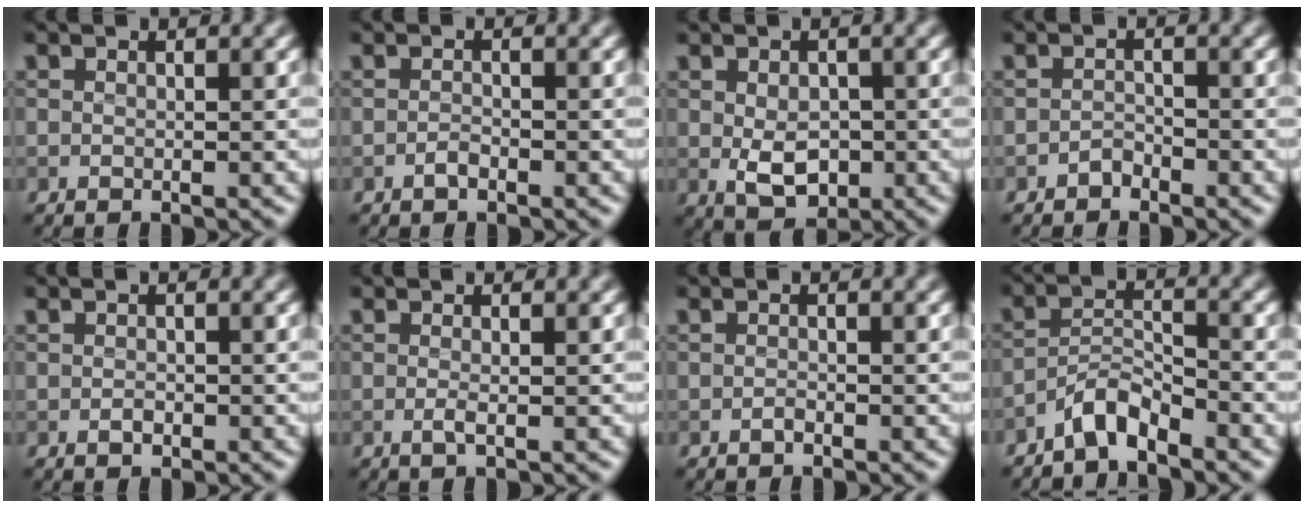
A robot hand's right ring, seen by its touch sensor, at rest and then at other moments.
{"total": 0.8, "force": [-0.6, 0.3, 0.5], "torque": [-0.011, 0.003, -0.012]}
{"total": 3.7, "force": [-0.5, 2.4, 2.8], "torque": [-0.049, -0.004, -0.004]}
{"total": 1.0, "force": [-0.9, 0.4, 0.2], "torque": [-0.003, 0.004, -0.016]}
{"total": 0.7, "force": [-0.3, 0.4, 0.5], "torque": [-0.009, 0.001, -0.004]}
{"total": 1.1, "force": [-0.1, 0.3, 1.1], "torque": [-0.020, -0.002, -0.004]}
{"total": 0.5, "force": [-0.4, 0.2, 0.3], "torque": [-0.007, 0.003, -0.007]}
{"total": 3.0, "force": [-2.6, 0.6, 1.4], "torque": [-0.024, 0.013, -0.054]}